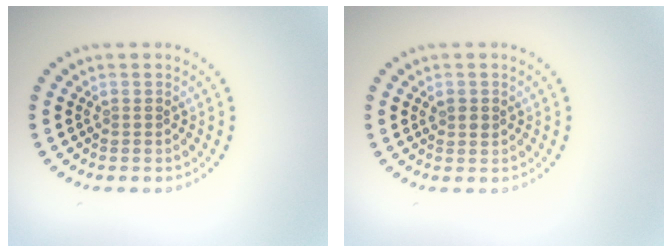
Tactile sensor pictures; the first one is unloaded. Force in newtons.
{"total": 1.1, "press": 1.1, "slide": 0.1}